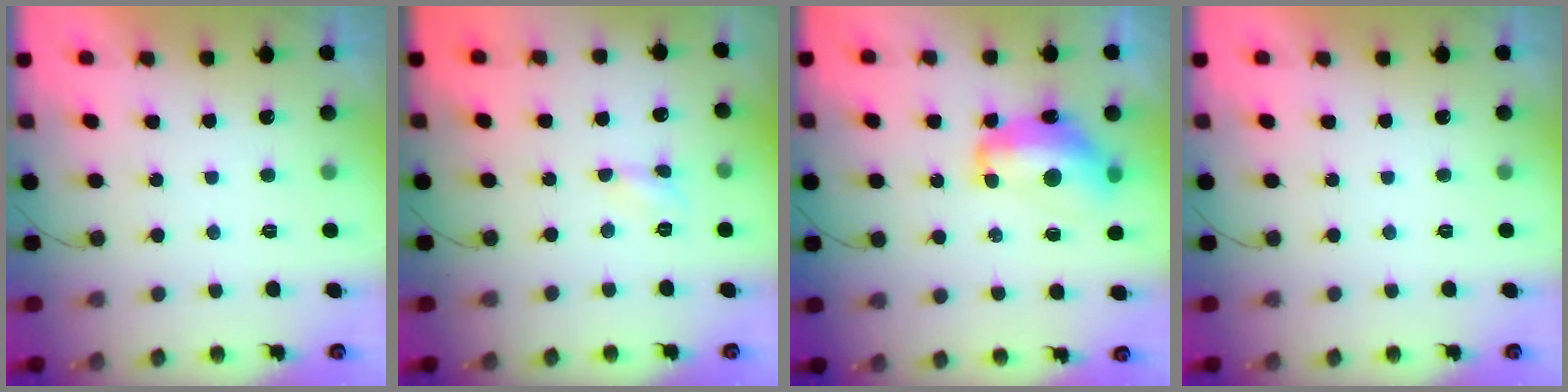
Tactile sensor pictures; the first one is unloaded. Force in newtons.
{"total": 2.8, "press": 2.8, "slide": 0.4}
{"total": 13.9, "press": 13.9, "slide": 1.0}
{"total": 0.0}